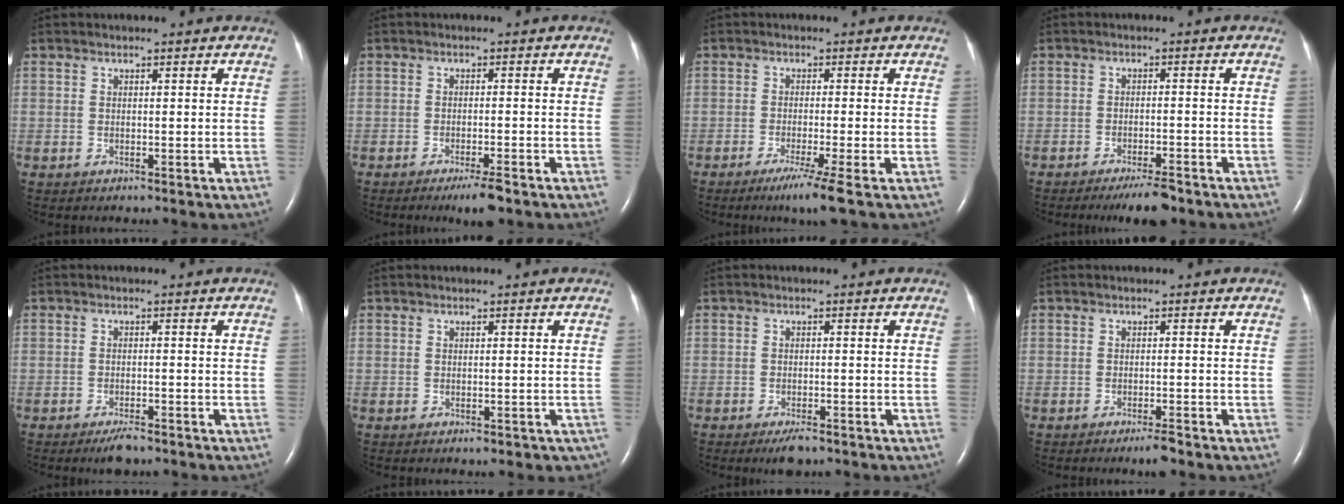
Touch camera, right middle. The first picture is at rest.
{"total": 3.8, "force": [-2.6, 0.3, 2.7], "torque": [-0.046, -0.007, -0.041]}
{"total": 5.0, "force": [-3.0, -1.2, 3.7], "torque": [-0.068, -0.019, -0.055]}
{"total": 4.7, "force": [-3.7, 0.7, 2.7], "torque": [-0.043, -0.006, -0.058]}
{"total": 2.9, "force": [-2.2, 0.7, 1.7], "torque": [-0.037, -0.005, -0.034]}
{"total": 2.8, "force": [-2.1, 1.3, 1.4], "torque": [-0.006, -0.002, -0.018]}
{"total": 2.8, "force": [-2.0, 0.8, 1.7], "torque": [-0.037, -0.005, -0.028]}
{"total": 2.2, "force": [-1.7, 0.0, 1.4], "torque": [-0.027, -0.004, -0.027]}